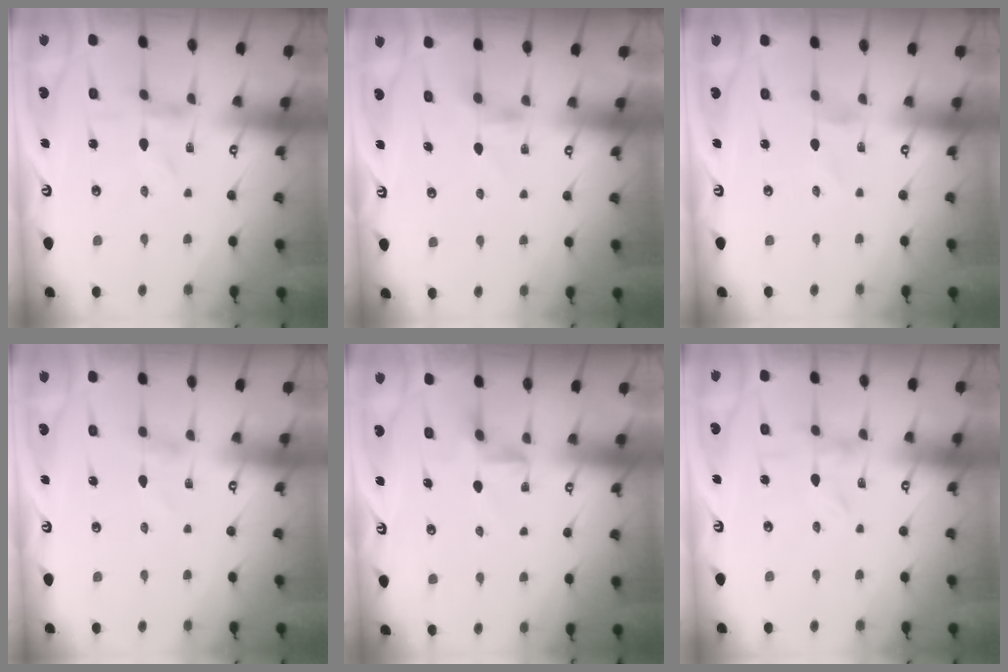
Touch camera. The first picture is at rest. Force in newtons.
{"total": 3.5, "press": 3.4, "slide": 0.5}
{"total": 0.0}
{"total": 1.2, "press": 1.2, "slide": 0.1}
{"total": 2.5, "press": 2.4, "slide": 0.6}
{"total": 0.0}